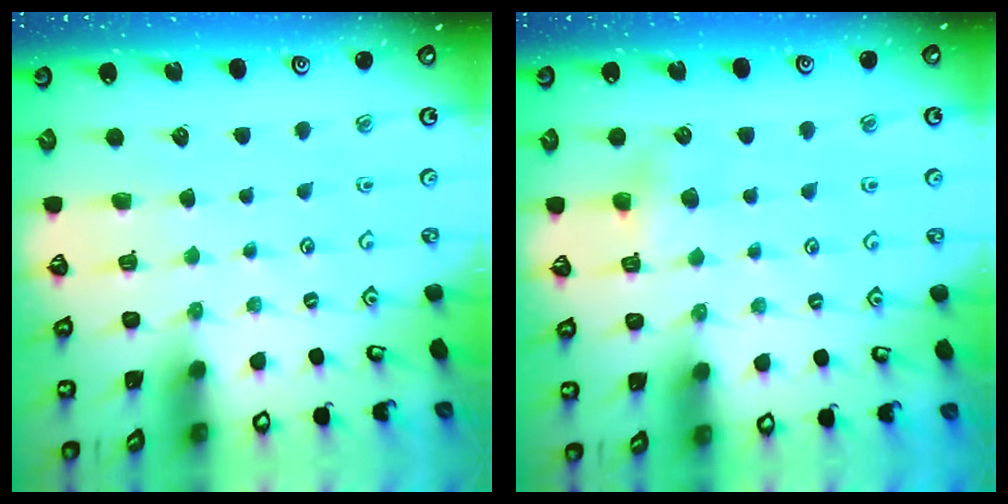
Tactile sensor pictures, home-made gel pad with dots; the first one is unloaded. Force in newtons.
{"total": 5.3, "press": 5.3, "slide": 0.6}